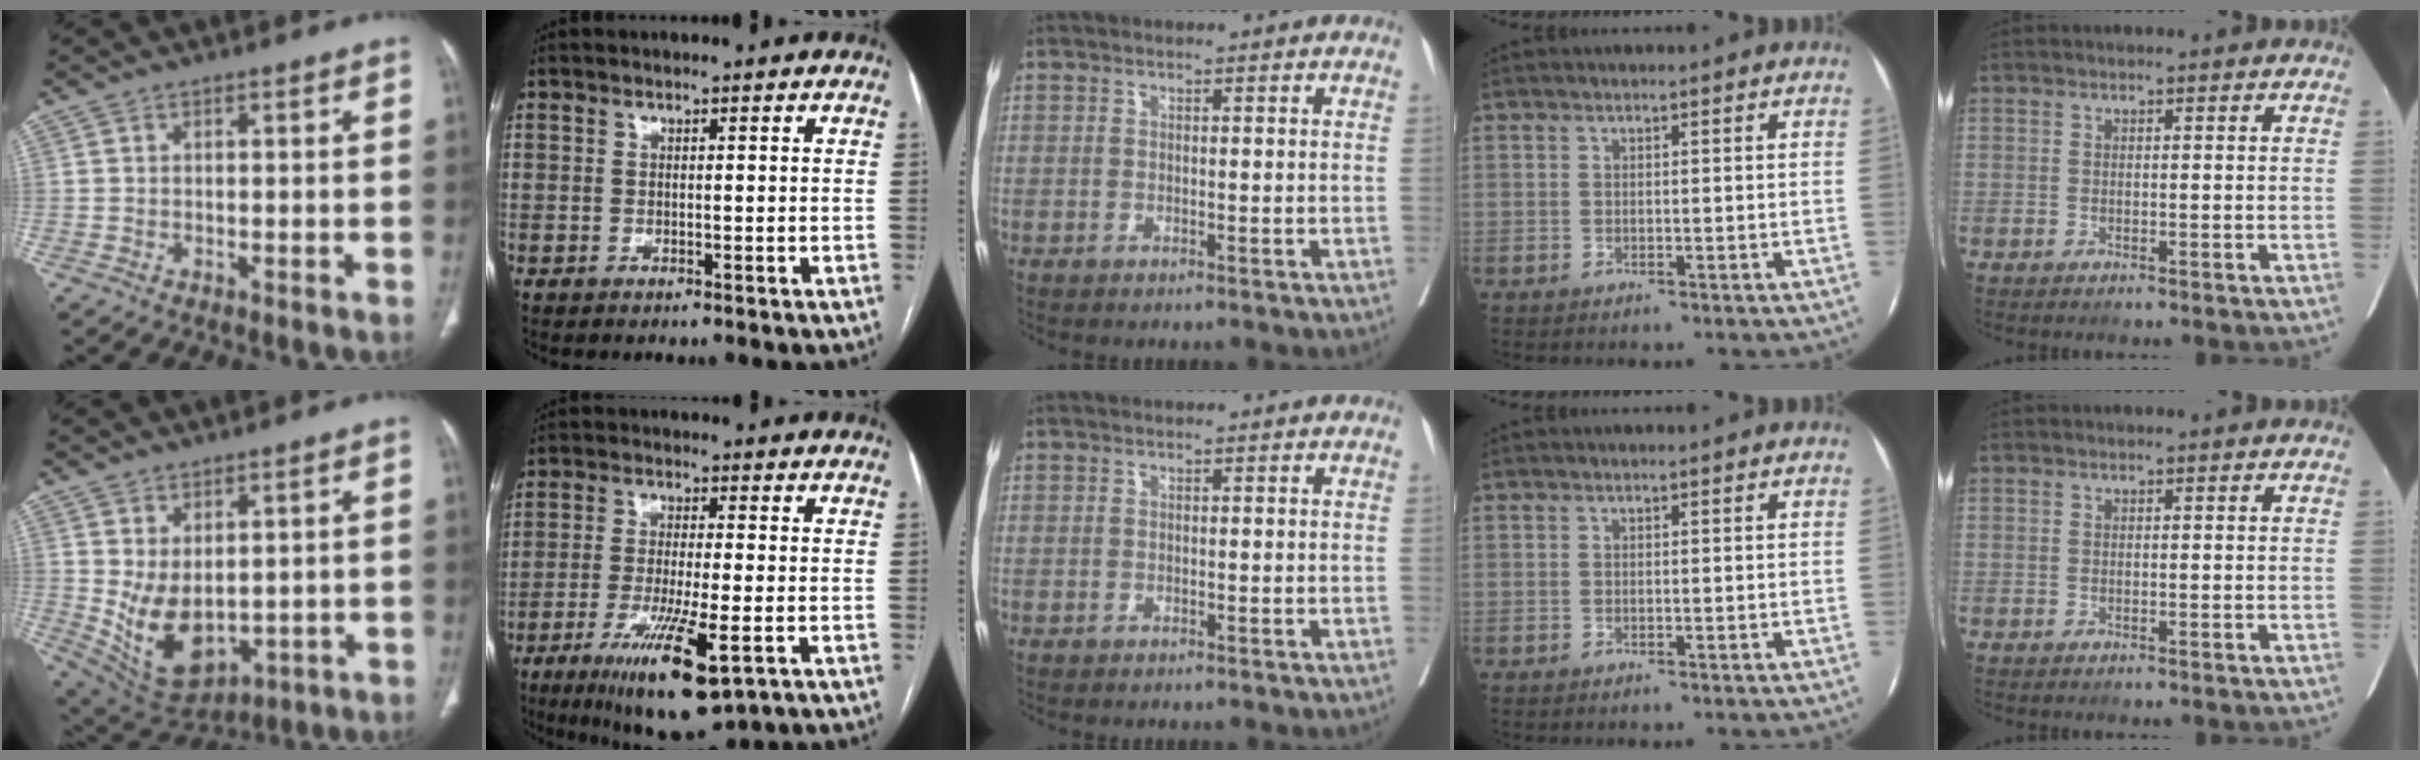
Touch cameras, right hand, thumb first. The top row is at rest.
{"thumb": {"total": 11.4, "force": [0.2, 7.2, 8.9], "torque": [-0.141, -0.015, 0.041]}, "index": {"total": 12.9, "force": [-6.0, 2.0, 11.2], "torque": [-0.197, -0.035, -0.094]}}